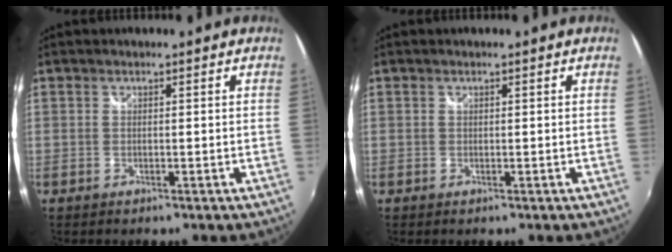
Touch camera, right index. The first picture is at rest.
{"total": 0.9, "force": [0.3, -0.8, -0.2], "torque": [0.007, 0.000, 0.002]}